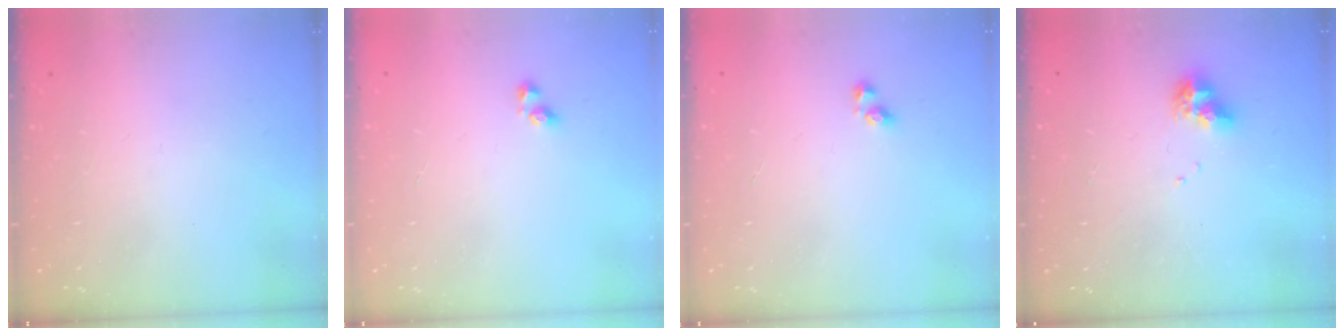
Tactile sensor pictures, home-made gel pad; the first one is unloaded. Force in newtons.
{"total": 2.2, "press": 1.9, "slide": 1.1}
{"total": 2.2, "press": 1.9, "slide": 1.1}
{"total": 8.3, "press": 8.3, "slide": 1.1}